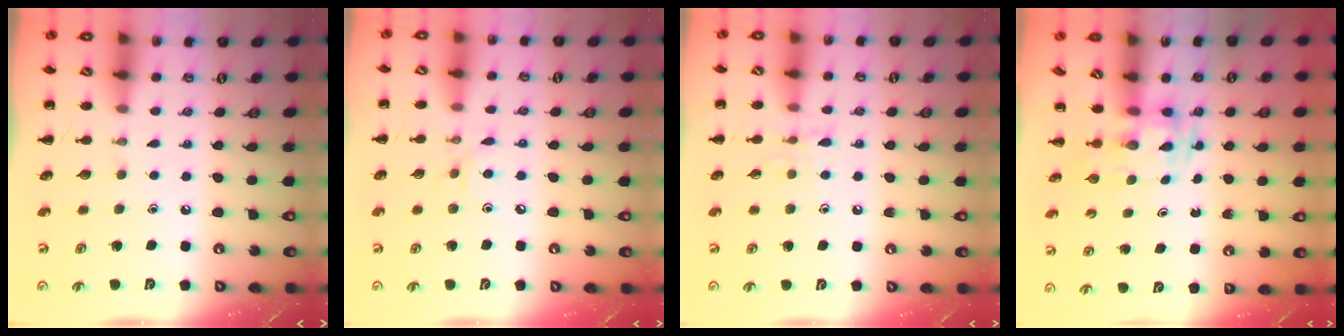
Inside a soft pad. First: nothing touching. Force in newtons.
{"total": 5.1, "press": 4.7, "slide": 1.9}
{"total": 5.8, "press": 5.7, "slide": 1.0}
{"total": 2.8, "press": 2.5, "slide": 1.3}